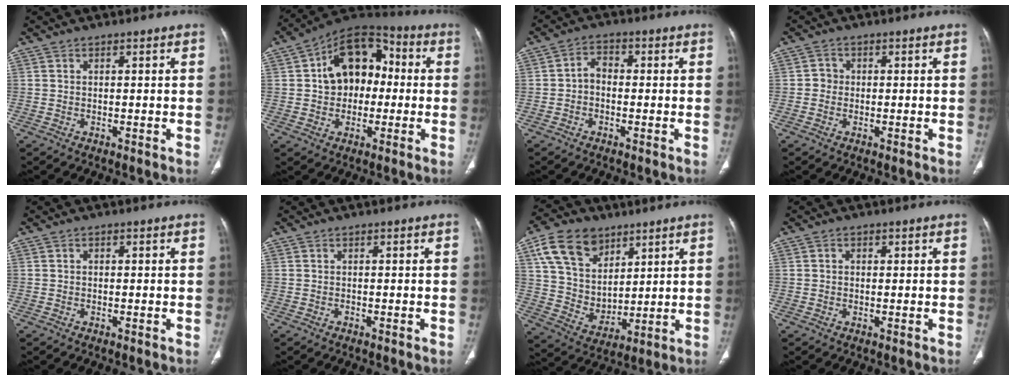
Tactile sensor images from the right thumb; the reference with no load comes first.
{"total": 14.9, "force": [1.0, 10.8, 10.3], "torque": [-0.111, 0.038, 0.003]}
{"total": 3.5, "force": [-0.6, 2.6, 2.3], "torque": [-0.026, 0.018, -0.021]}
{"total": 1.8, "force": [-0.3, 1.7, 0.5], "torque": [0.005, 0.008, -0.011]}
{"total": 0.5, "force": [0.0, 0.5, 0.3], "torque": [0.002, 0.002, -0.004]}
{"total": 0.0}
{"total": 15.2, "force": [7.7, 10.6, 7.7], "torque": [-0.115, -0.030, 0.155]}
{"total": 1.0, "force": [0.2, 0.9, 0.4], "torque": [-0.002, 0.002, 0.000]}